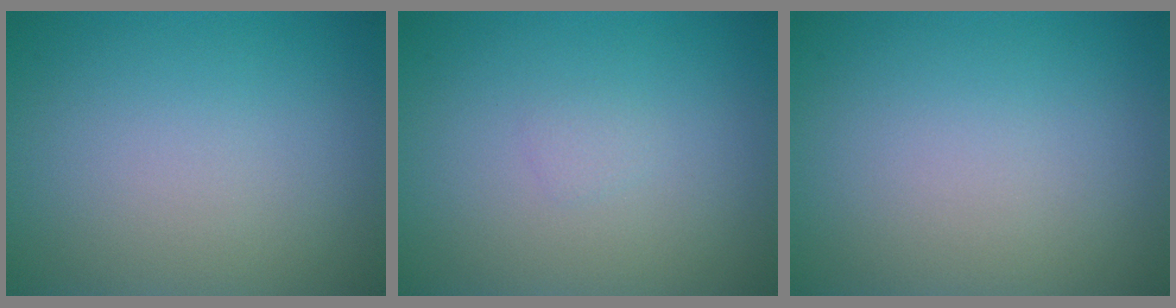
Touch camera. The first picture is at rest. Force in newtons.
{"total": 0.6, "press": 0.6, "slide": 0.0}
{"total": 0.0}